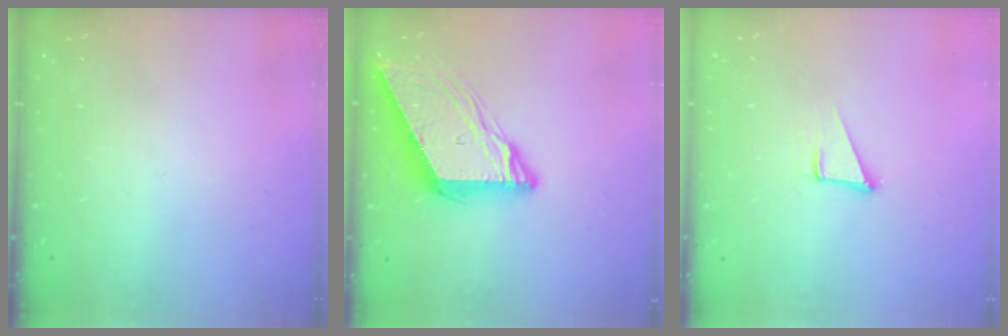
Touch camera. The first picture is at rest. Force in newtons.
{"total": 10.0, "press": 10.0, "slide": 0.8}
{"total": 3.7, "press": 2.9, "slide": 2.2}